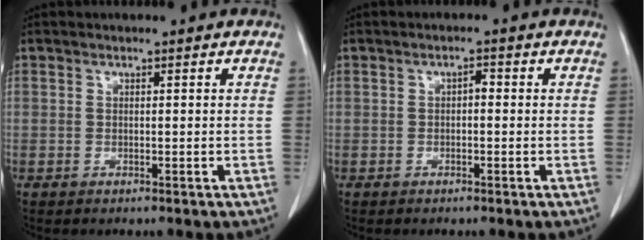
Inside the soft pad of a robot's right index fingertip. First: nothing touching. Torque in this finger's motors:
{"motor_torque": [0.10, -0.07, 0.04, 0.02]}